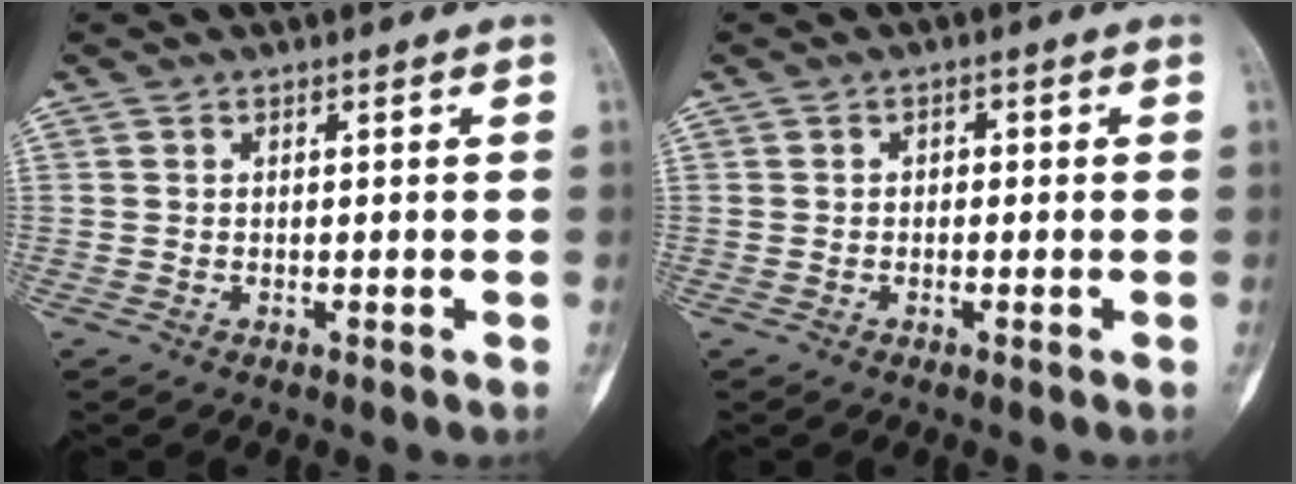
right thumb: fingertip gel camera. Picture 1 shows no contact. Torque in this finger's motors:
{"motor_torque": [-0.29, 0.20, 0.15, -0.15, -0.09]}